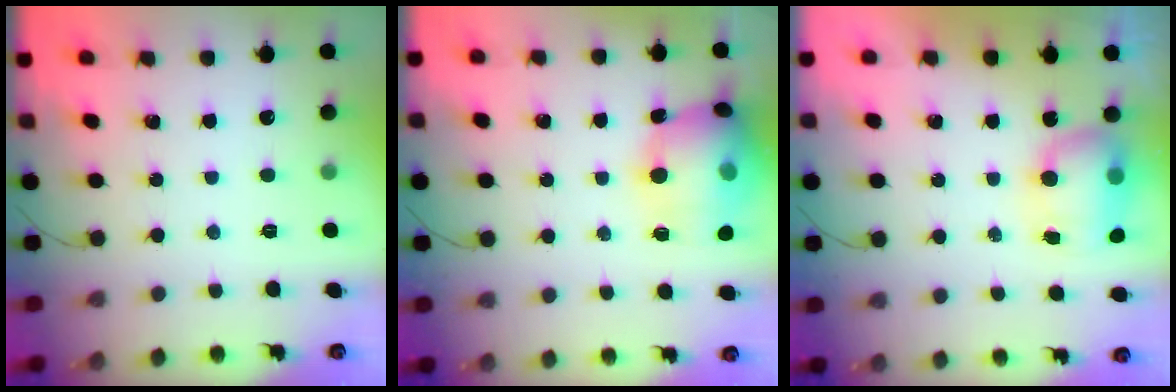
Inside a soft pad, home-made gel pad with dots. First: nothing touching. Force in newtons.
{"total": 17.0, "press": 16.8, "slide": 2.7}
{"total": 12.1, "press": 9.5, "slide": 7.5}